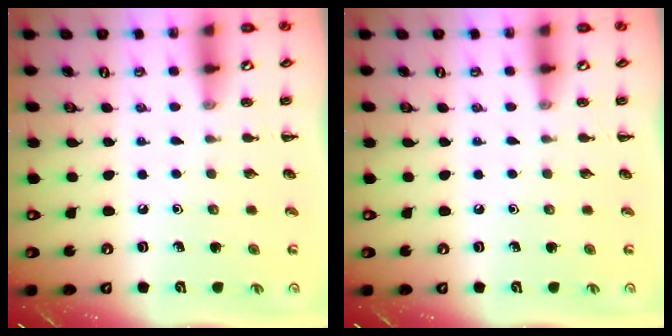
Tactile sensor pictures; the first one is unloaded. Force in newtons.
{"total": 0.0}